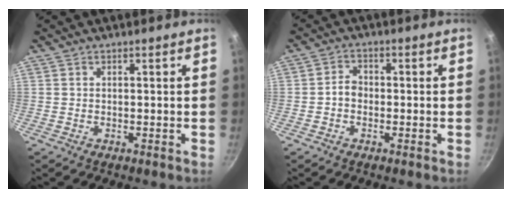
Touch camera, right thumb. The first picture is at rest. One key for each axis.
{"total": 2.8, "fx": -0.7, "fy": 2.2, "fz": 1.6, "tx": -0.015, "ty": 0.015, "tz": -0.016}